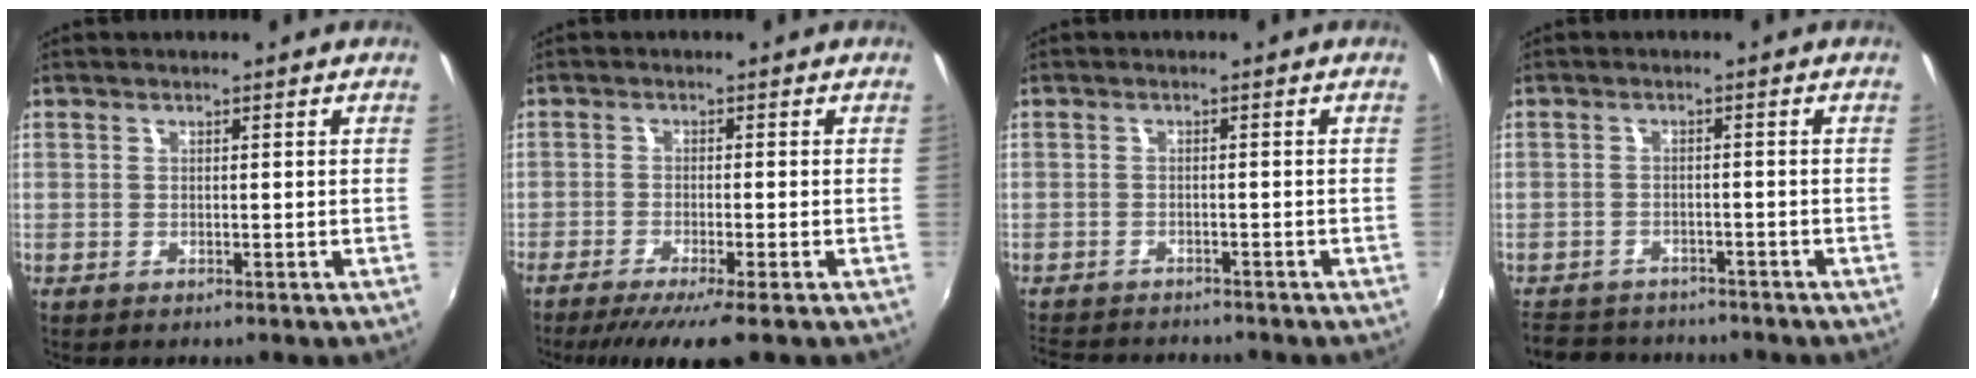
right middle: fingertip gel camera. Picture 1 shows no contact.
{"total": 7.0, "force": [-5.2, 0.1, 4.7], "torque": [-0.102, -0.027, -0.086]}
{"total": 7.8, "force": [-7.1, 2.0, 2.3], "torque": [-0.064, -0.014, -0.110]}
{"total": 8.2, "force": [-7.1, 3.7, 1.9], "torque": [-0.057, 0.004, -0.108]}